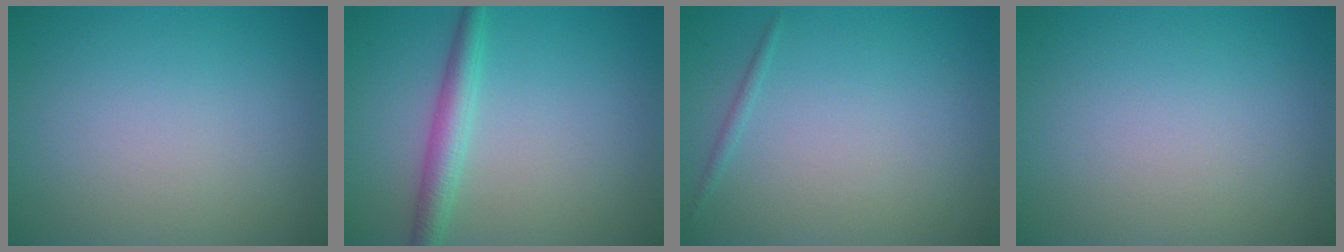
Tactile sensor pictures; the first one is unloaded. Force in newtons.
{"total": 2.8, "press": 2.8, "slide": 0.1}
{"total": 0.6, "press": 0.6, "slide": 0.0}
{"total": 0.0}